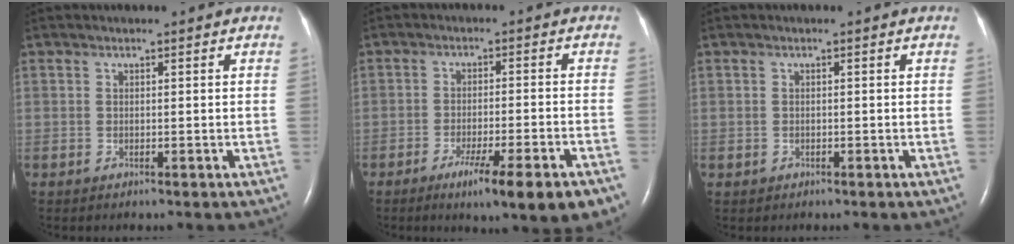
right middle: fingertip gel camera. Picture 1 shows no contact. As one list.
[{"total": 12.0, "force": [-7.6, 0.9, 9.3], "torque": [-0.097, -0.017, -0.105]}, {"total": 0.6, "force": [-0.2, 0.5, 0.1], "torque": [-0.004, 0.003, -0.002]}]